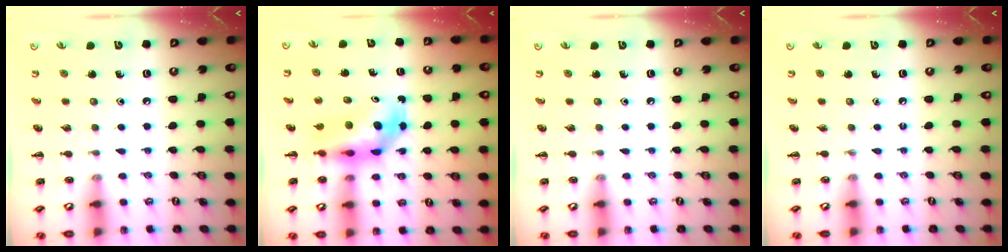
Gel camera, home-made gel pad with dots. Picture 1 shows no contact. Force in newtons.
{"total": 6.4, "press": 6.2, "slide": 1.5}
{"total": 0.0}
{"total": 0.0}